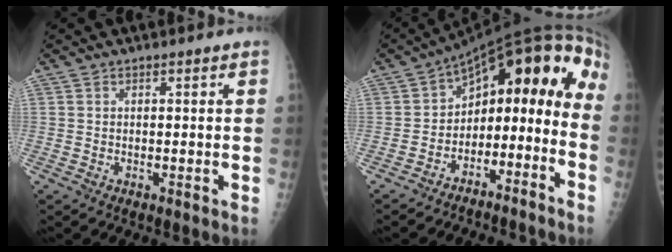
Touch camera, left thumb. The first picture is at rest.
{"total": 18.9, "force": [-7.5, 11.0, 13.4], "torque": [-0.171, 0.122, -0.119]}